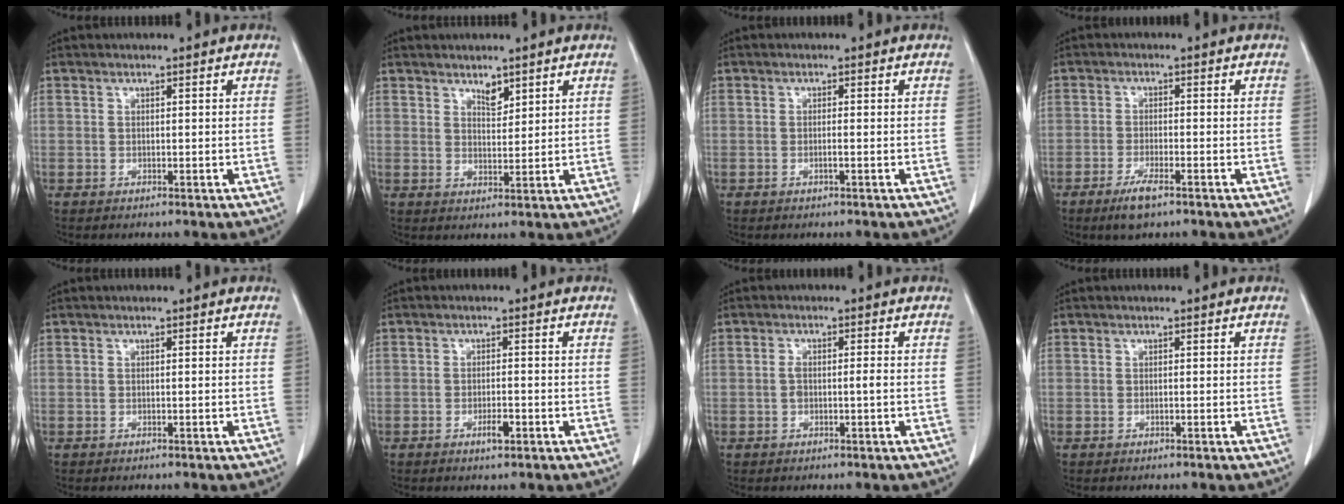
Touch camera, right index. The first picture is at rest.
{"total": 2.5, "force": [1.9, 0.9, 1.3], "torque": [-0.023, -0.007, 0.037]}
{"total": 0.7, "force": [-0.2, -0.1, 0.6], "torque": [-0.008, 0.003, -0.002]}
{"total": 4.1, "force": [-2.7, 0.6, 3.0], "torque": [-0.064, -0.008, -0.049]}
{"total": 0.0}
{"total": 2.6, "force": [-1.4, 0.4, 2.2], "torque": [-0.033, 0.001, -0.021]}
{"total": 2.1, "force": [-0.4, 0.5, 2.0], "torque": [-0.035, 0.006, -0.002]}
{"total": 0.0}